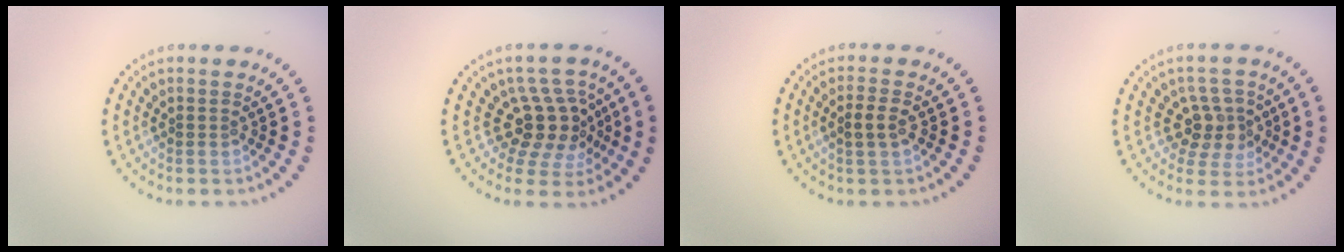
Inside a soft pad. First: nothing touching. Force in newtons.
{"total": 4.2, "press": 3.5, "slide": 2.3}
{"total": 1.8, "press": 1.8, "slide": 0.5}
{"total": 3.3, "press": 2.9, "slide": 1.7}